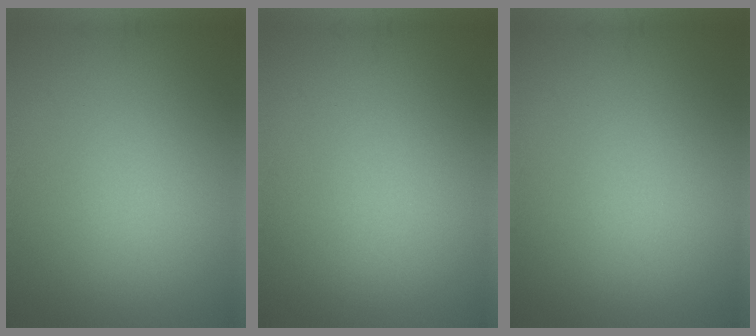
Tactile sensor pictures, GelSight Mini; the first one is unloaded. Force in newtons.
{"total": 0.0}
{"total": 0.0}